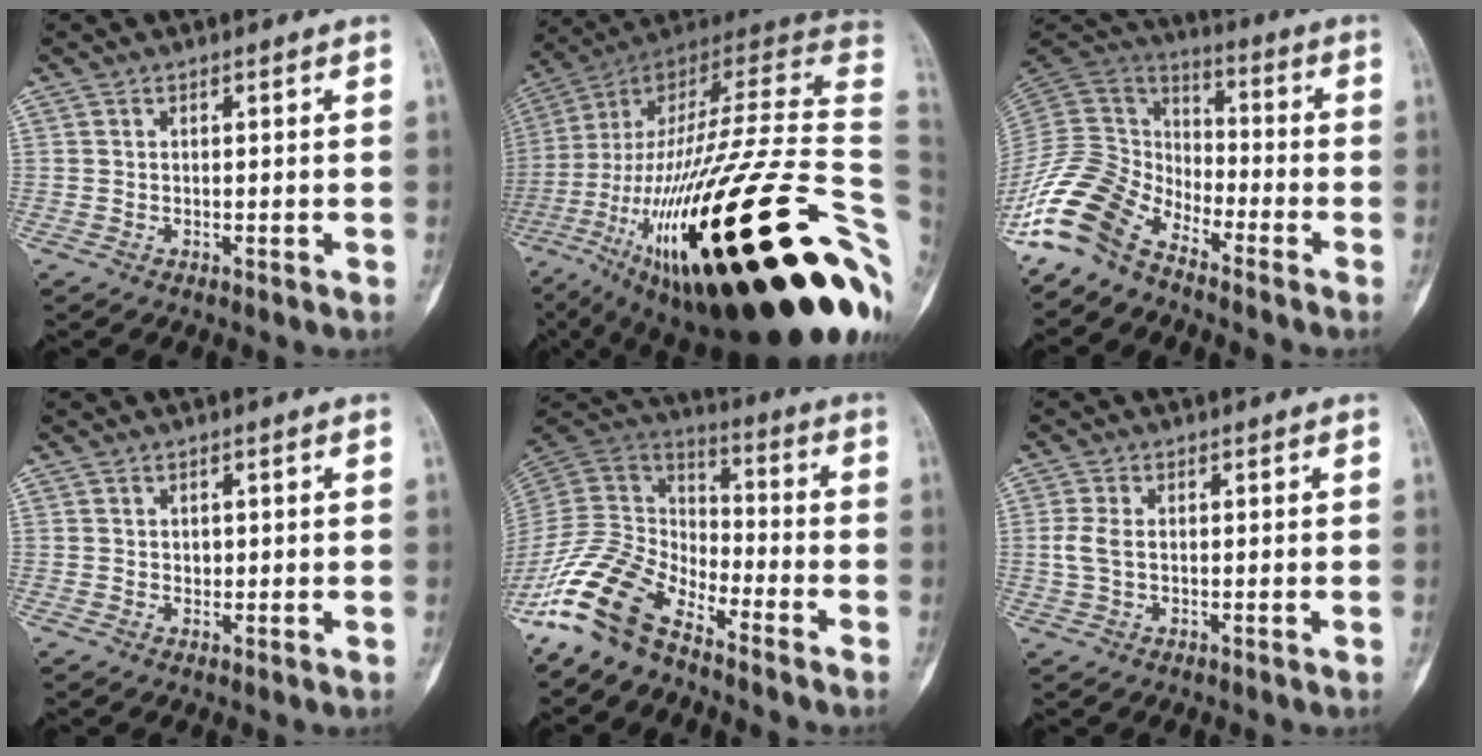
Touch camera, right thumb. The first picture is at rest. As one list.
[{"total": 47.2, "force": [-12.6, 12.1, 43.8], "torque": [-0.651, 0.061, -0.210]}, {"total": 14.5, "force": [-10.6, 7.2, 6.8], "torque": [-0.123, 0.079, -0.222]}, {"total": 1.0, "force": [0.2, 0.8, 0.5], "torque": [-0.004, 0.001, 0.006]}, {"total": 14.3, "force": [-10.6, 6.3, 7.3], "torque": [-0.129, 0.076, -0.221]}, {"total": 2.9, "force": [0.2, 1.7, 2.4], "torque": [-0.069, 0.004, 0.004]}]